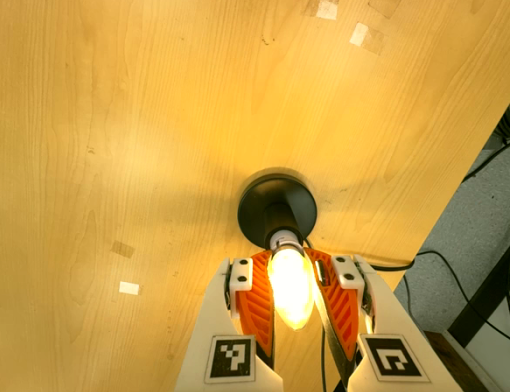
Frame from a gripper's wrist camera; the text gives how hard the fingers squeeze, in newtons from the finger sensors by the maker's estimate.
{"total": 26.3, "left": 23.8, "right": 28.8}